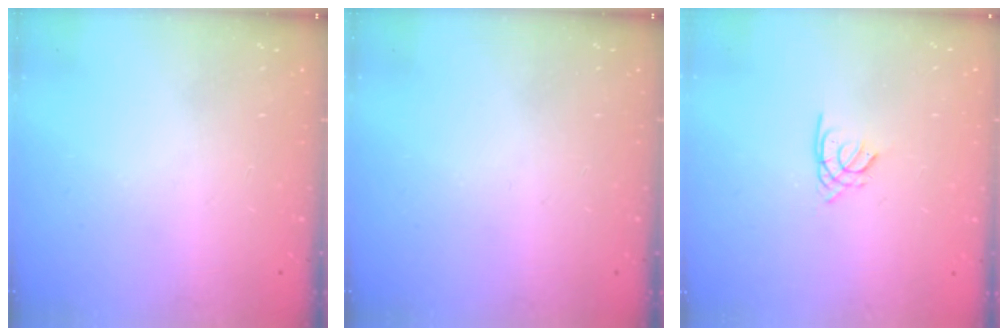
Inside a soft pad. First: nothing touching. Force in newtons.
{"total": 0.0}
{"total": 1.4, "press": 1.4, "slide": 0.3}